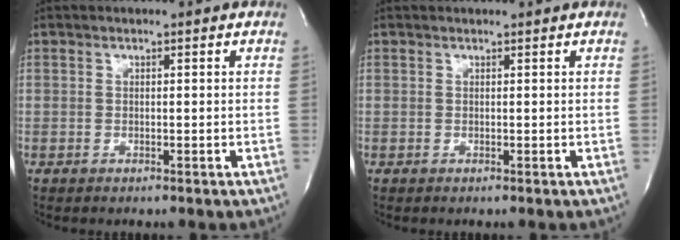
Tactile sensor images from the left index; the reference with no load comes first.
{"total": 1.1, "force": [1.1, 0.0, 0.2], "torque": [-0.006, 0.014, 0.018]}